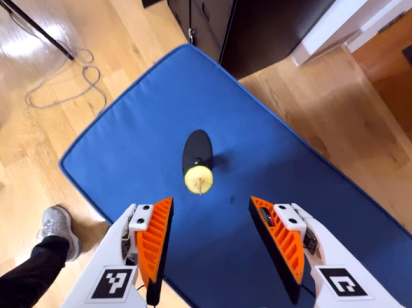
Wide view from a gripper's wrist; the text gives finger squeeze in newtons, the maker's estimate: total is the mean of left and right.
{"total": 0.0}